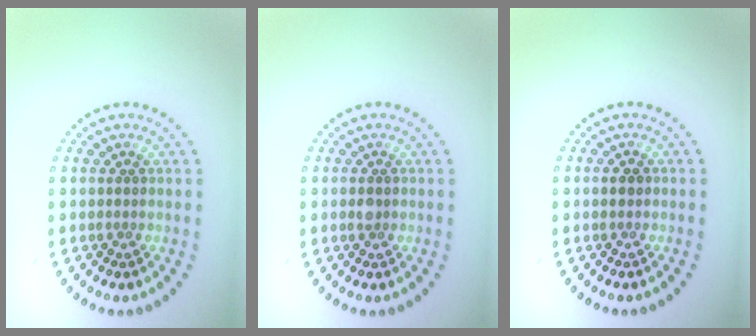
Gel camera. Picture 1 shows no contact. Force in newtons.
{"total": 1.0, "press": 1.0, "slide": 0.1}
{"total": 1.2, "press": 1.2, "slide": 0.1}